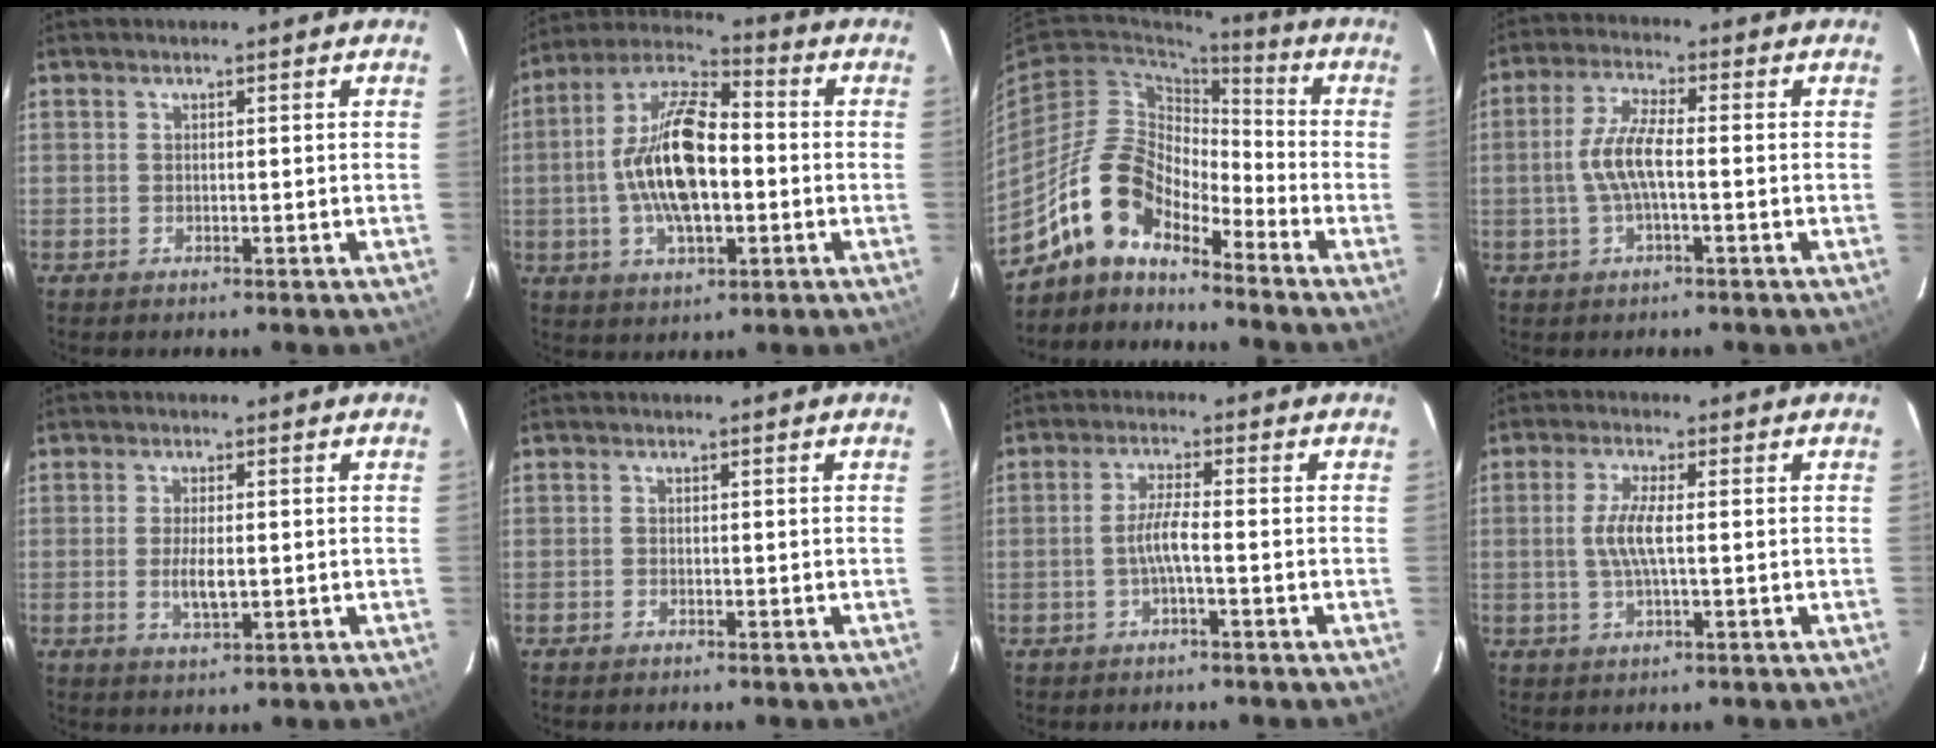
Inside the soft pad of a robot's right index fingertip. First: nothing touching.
{"total": 16.1, "force": [-1.7, 7.0, 14.4], "torque": [-0.284, 0.009, -0.035]}
{"total": 12.5, "force": [-9.8, 5.3, 5.7], "torque": [-0.109, 0.021, -0.196]}
{"total": 6.9, "force": [-1.0, 1.7, 6.6], "torque": [-0.138, 0.007, -0.020]}
{"total": 4.1, "force": [-0.6, 1.5, 3.8], "torque": [-0.072, -0.007, -0.009]}
{"total": 0.7, "force": [-0.7, 0.2, 0.0], "torque": [-0.002, 0.002, -0.015]}
{"total": 3.7, "force": [-1.3, 0.0, 3.5], "torque": [-0.074, 0.004, -0.025]}
{"total": 5.2, "force": [-0.1, 0.9, 5.2], "torque": [-0.102, 0.000, -0.001]}